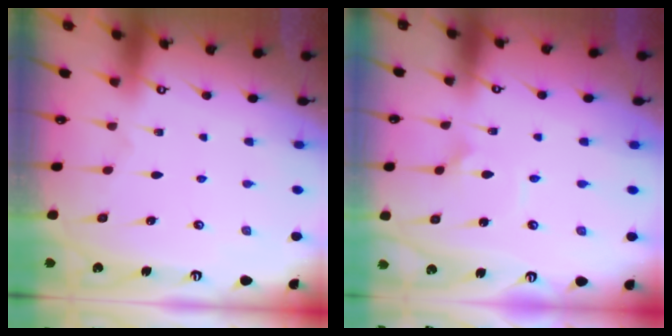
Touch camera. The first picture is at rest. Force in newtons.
{"total": 1.8, "press": 1.8, "slide": 0.1}